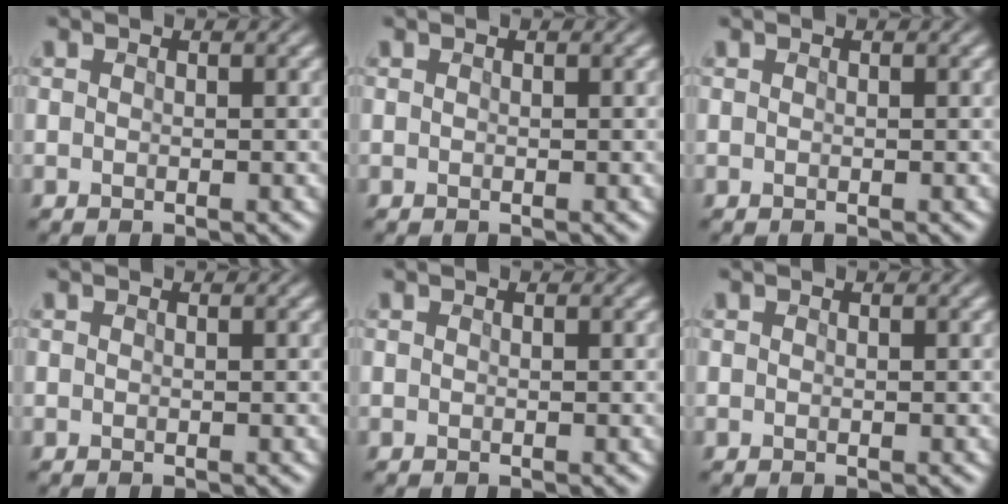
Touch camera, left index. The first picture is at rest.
{"total": 0.0}
{"total": 0.0}
{"total": 0.0}
{"total": 0.0}
{"total": 0.0}